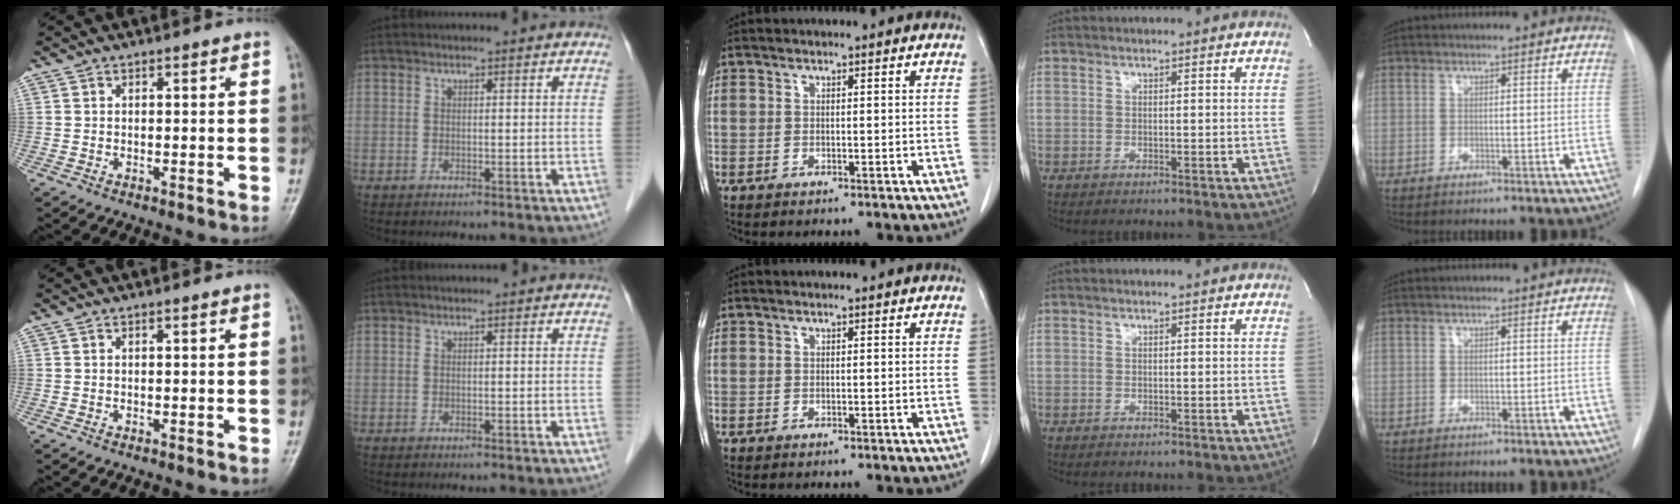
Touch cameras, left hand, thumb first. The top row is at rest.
{}